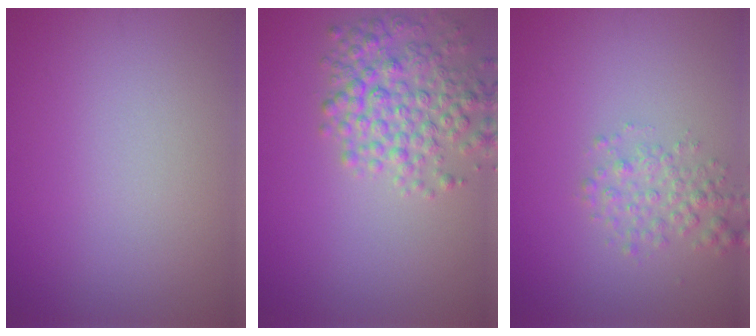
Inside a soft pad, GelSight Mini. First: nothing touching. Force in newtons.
{"total": 4.8, "press": 4.8, "slide": 0.2}
{"total": 2.2, "press": 2.2, "slide": 0.1}